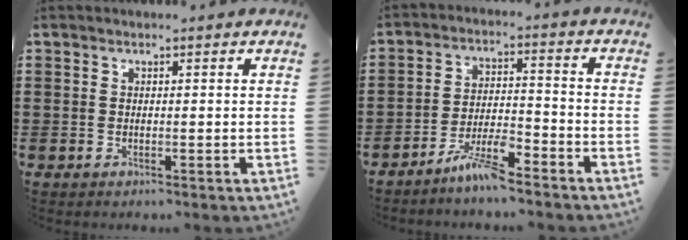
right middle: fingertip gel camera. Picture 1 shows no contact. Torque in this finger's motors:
{"motor_torque": [1.32, 0.82, 0.09, 0.04]}